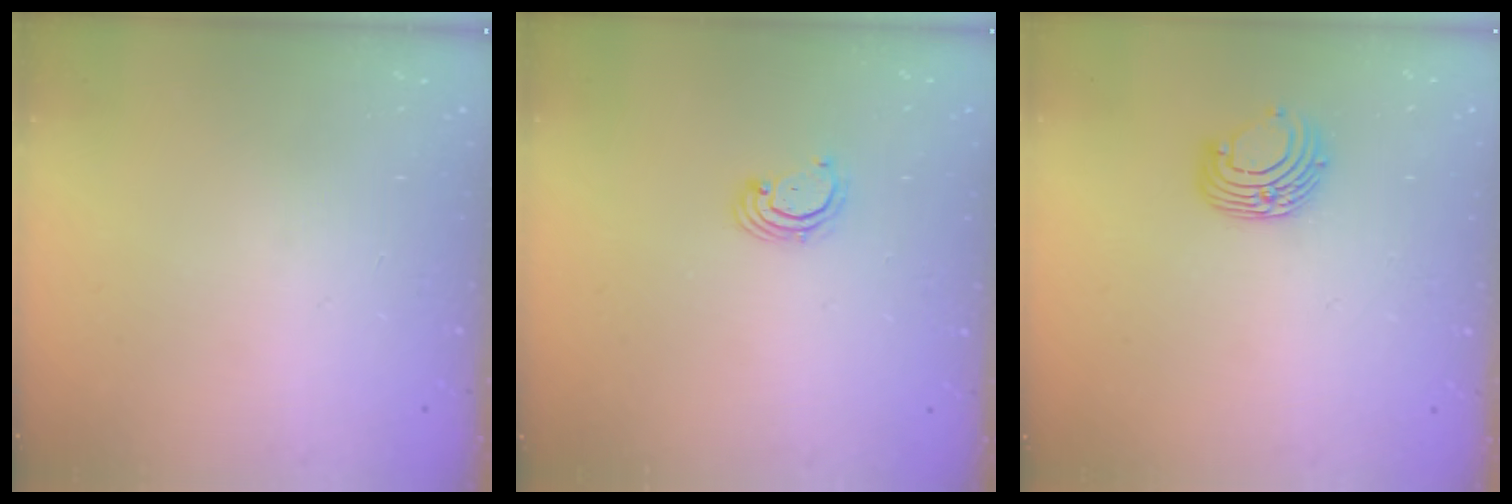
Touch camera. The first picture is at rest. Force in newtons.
{"total": 2.7, "press": 2.7, "slide": 0.3}
{"total": 8.2, "press": 8.2, "slide": 0.8}